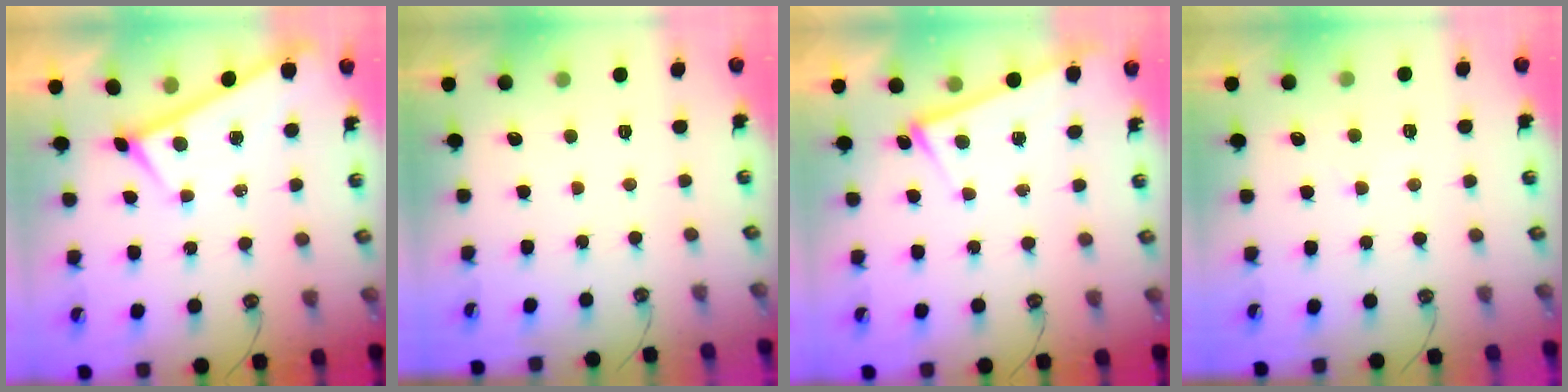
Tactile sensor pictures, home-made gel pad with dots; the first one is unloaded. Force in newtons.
{"total": 0.0}
{"total": 6.0, "press": 5.9, "slide": 0.6}
{"total": 2.2, "press": 2.1, "slide": 0.4}